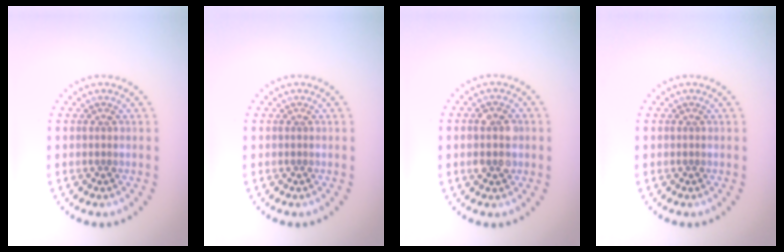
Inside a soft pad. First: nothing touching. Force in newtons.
{"total": 0.0}
{"total": 2.8, "press": 2.8, "slide": 0.3}
{"total": 0.0}